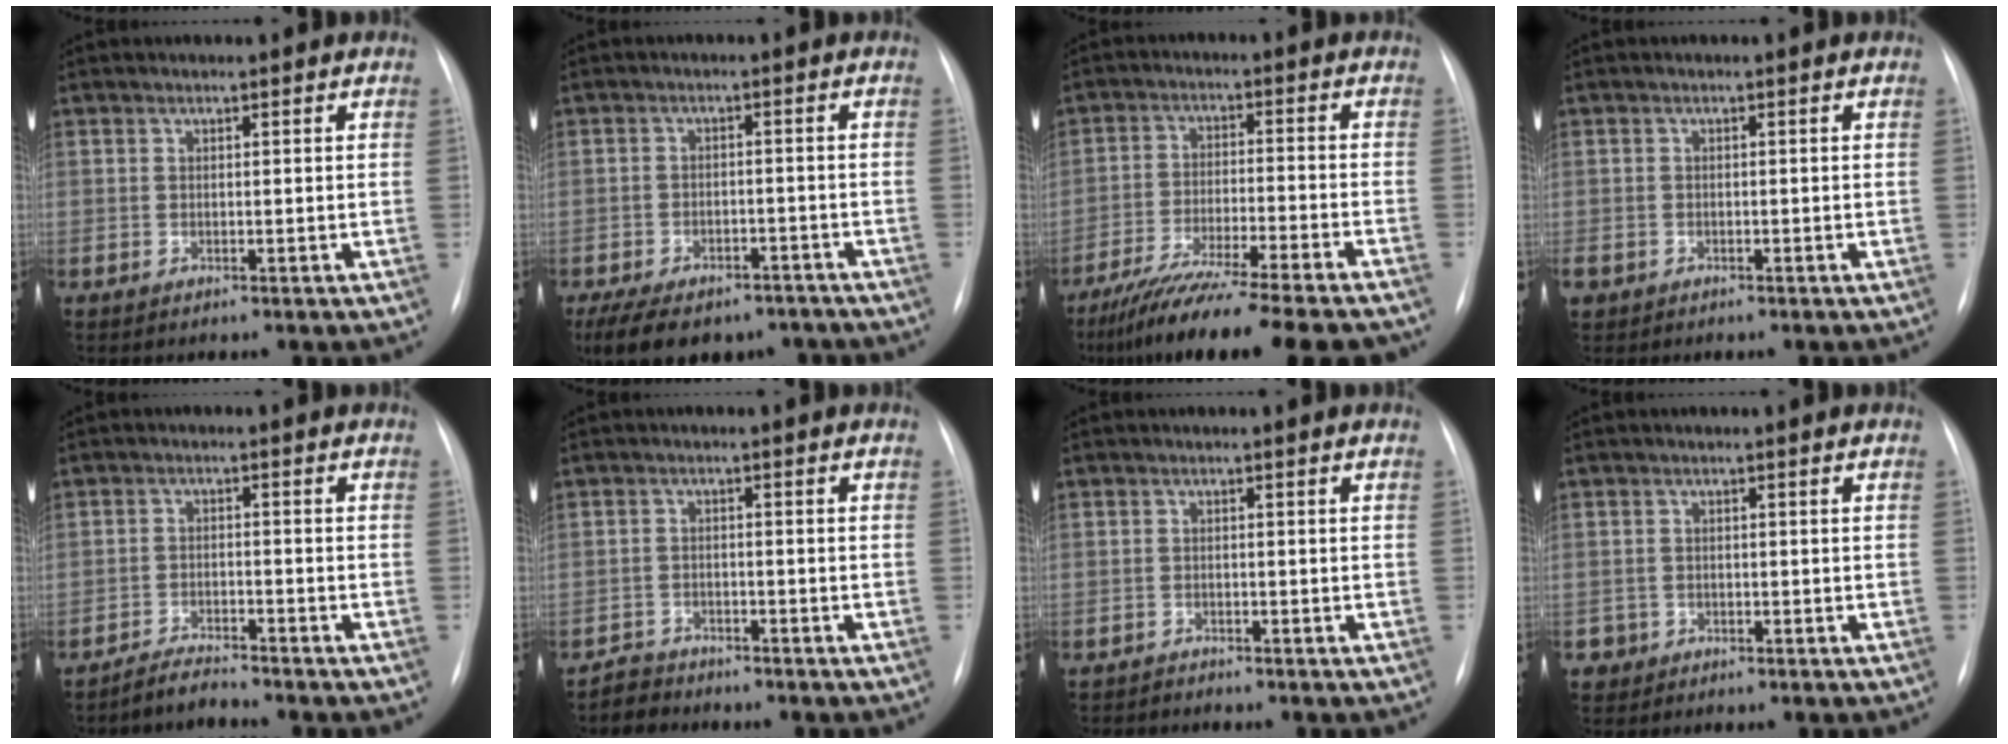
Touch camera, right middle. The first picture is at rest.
{"total": 14.9, "force": [-11.1, 7.6, 6.4], "torque": [-0.130, 0.002, -0.150]}
{"total": 18.6, "force": [-15.5, 0.1, 10.1], "torque": [-0.155, -0.041, -0.246]}
{"total": 2.9, "force": [-1.6, 2.2, 0.9], "torque": [-0.020, -0.001, -0.027]}
{"total": 2.9, "force": [-2.9, -0.2, -0.1], "torque": [0.000, -0.017, -0.051]}
{"total": 3.0, "force": [-2.7, 1.0, -0.8], "torque": [0.014, -0.003, -0.050]}
{"total": 1.3, "force": [-1.2, 0.3, -0.4], "torque": [0.006, -0.002, -0.022]}
{"total": 1.8, "force": [-1.0, 1.5, -0.2], "torque": [0.003, 0.009, -0.019]}